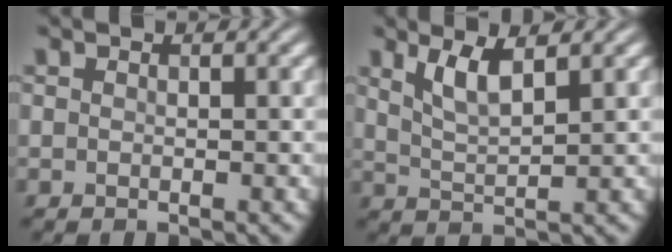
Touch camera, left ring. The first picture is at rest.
{"total": 3.0, "force": [1.8, 0.7, 2.3], "torque": [-0.046, -0.004, 0.038]}